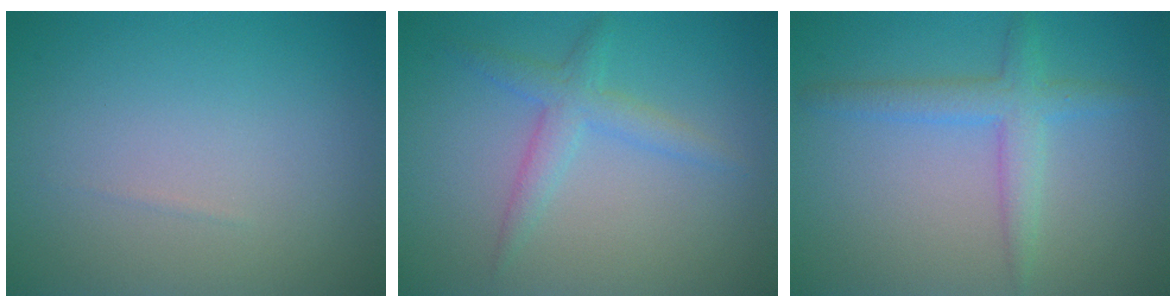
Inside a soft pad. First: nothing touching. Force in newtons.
{"total": 3.4, "press": 3.4, "slide": 0.2}
{"total": 3.0, "press": 3.0, "slide": 0.1}